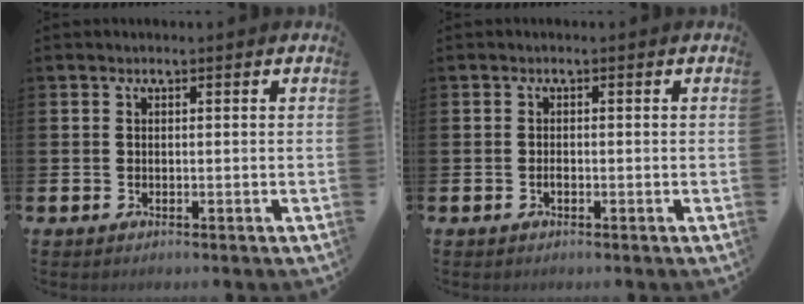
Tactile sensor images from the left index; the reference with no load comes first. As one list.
[{"total": 0.7, "force": [-0.4, 0.3, 0.5], "torque": [-0.015, 0.000, -0.006]}]